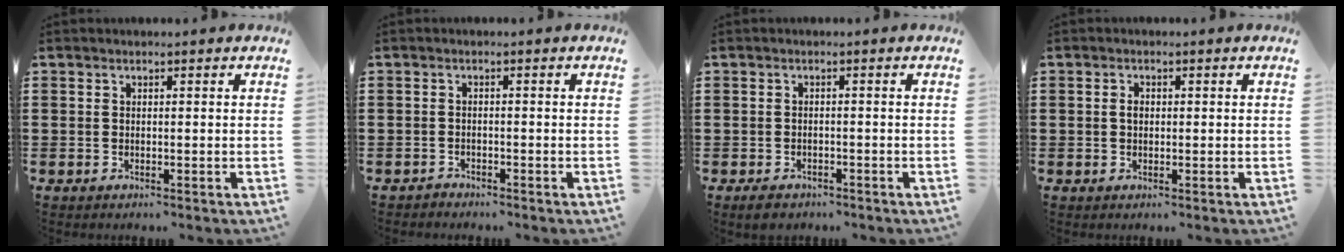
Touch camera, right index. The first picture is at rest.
{"total": 1.1, "force": [-1.1, 0.2, -0.1], "torque": [-0.003, 0.002, -0.025]}
{"total": 1.7, "force": [-1.5, 0.6, 0.2], "torque": [-0.008, 0.004, -0.033]}
{"total": 1.3, "force": [0.1, 0.9, 1.0], "torque": [-0.022, 0.005, 0.001]}